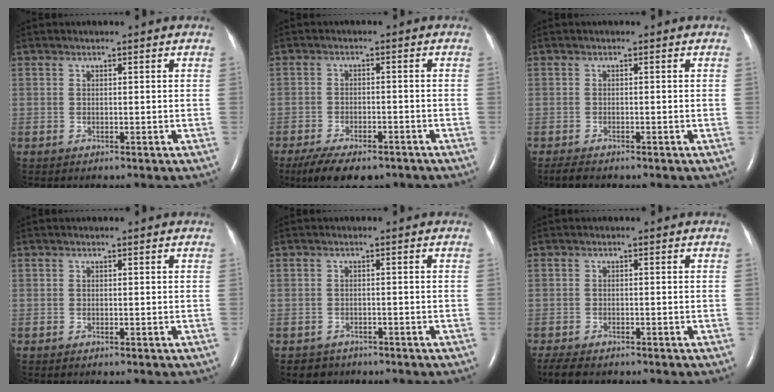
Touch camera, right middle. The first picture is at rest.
{"total": 10.6, "force": [-8.0, 4.1, 5.7], "torque": [-0.093, -0.011, -0.119]}
{"total": 1.8, "force": [-1.5, 0.5, 0.9], "torque": [-0.023, -0.005, -0.020]}
{"total": 0.0}
{"total": 2.2, "force": [-1.6, 1.5, -0.3], "torque": [-0.006, 0.007, -0.022]}
{"total": 4.9, "force": [-3.9, 1.8, 2.4], "torque": [-0.043, -0.012, -0.056]}